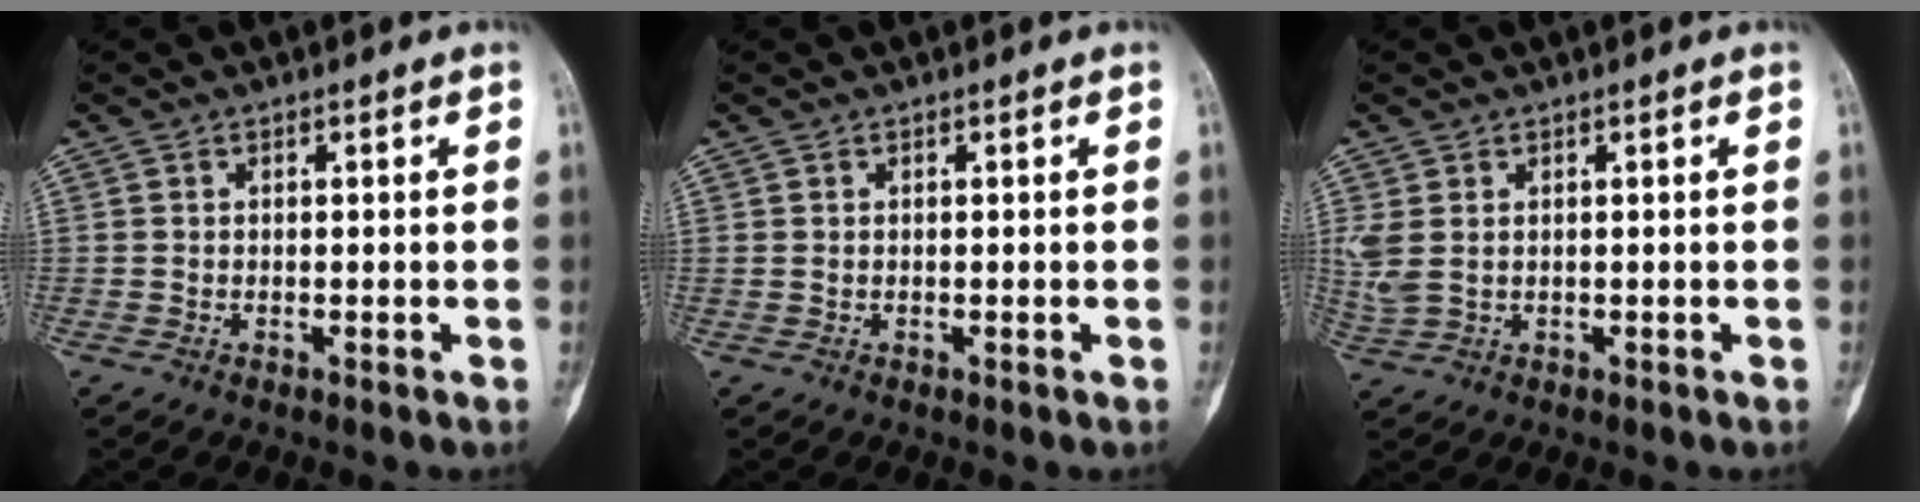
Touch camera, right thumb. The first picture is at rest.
{"total": 0.0}
{"total": 3.7, "force": [0.9, 2.2, 2.9], "torque": [-0.083, 0.002, 0.027]}